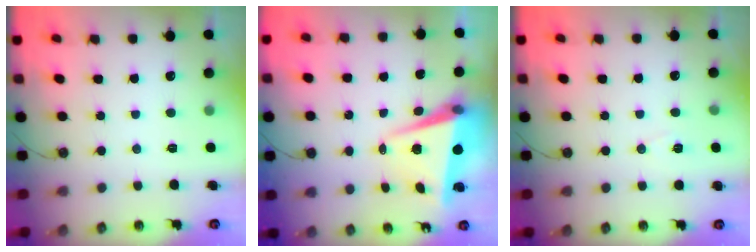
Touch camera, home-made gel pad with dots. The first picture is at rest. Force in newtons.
{"total": 7.6, "press": 7.5, "slide": 1.2}
{"total": 7.6, "press": 6.3, "slide": 4.3}